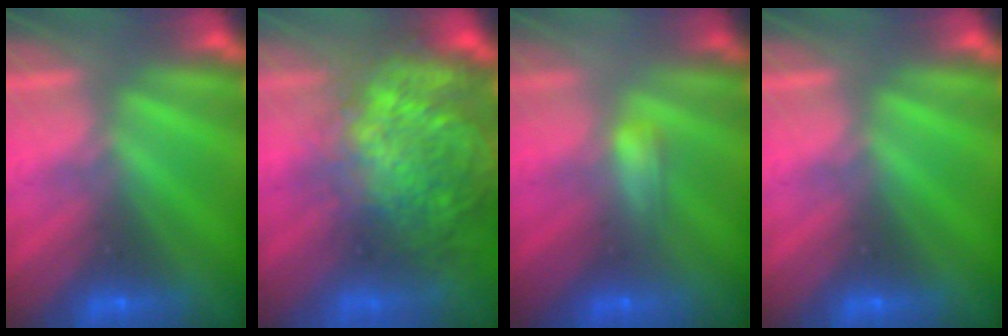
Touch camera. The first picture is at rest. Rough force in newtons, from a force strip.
{"total": 8.8}
{"total": 2.1}
{"total": 0.0}